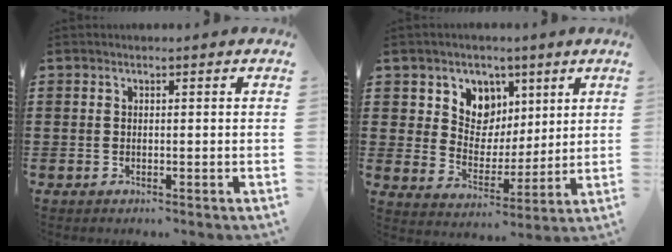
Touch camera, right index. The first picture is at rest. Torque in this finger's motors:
{"motor_torque": [1.01, 0.68, 0.20, 0.07]}